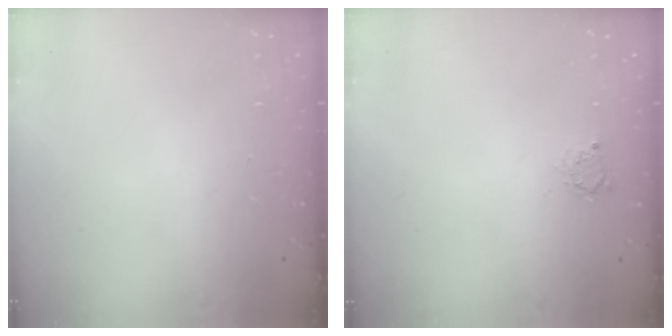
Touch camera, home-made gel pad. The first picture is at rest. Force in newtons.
{"total": 2.4, "press": 2.3, "slide": 0.3}